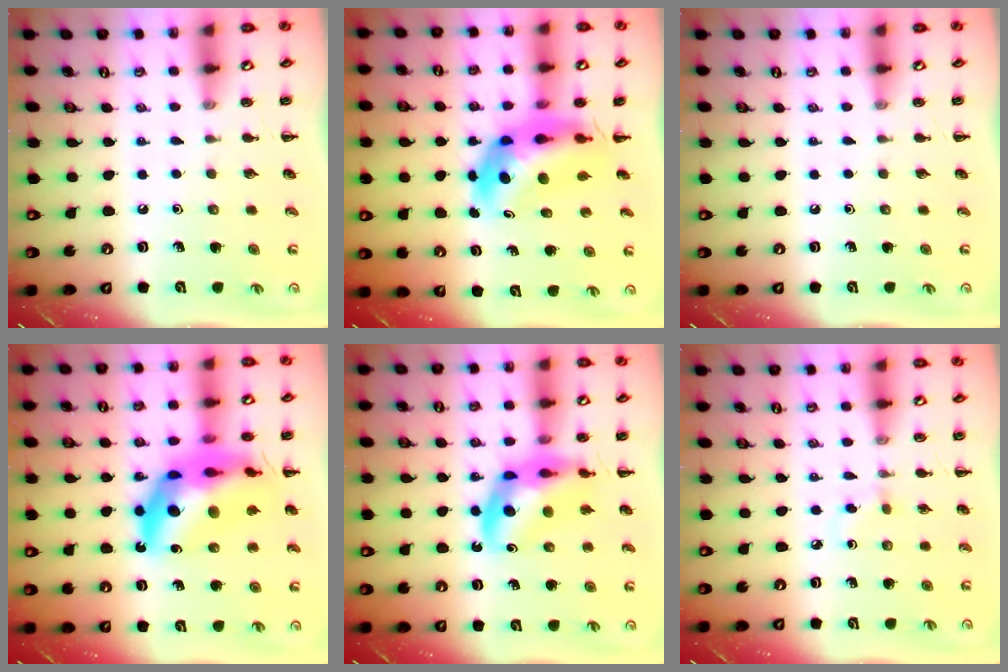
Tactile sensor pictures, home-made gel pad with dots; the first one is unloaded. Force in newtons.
{"total": 7.7, "press": 7.2, "slide": 2.5}
{"total": 0.0}
{"total": 22.4, "press": 21.7, "slide": 5.5}
{"total": 13.4, "press": 12.9, "slide": 3.6}
{"total": 2.0, "press": 1.7, "slide": 1.0}